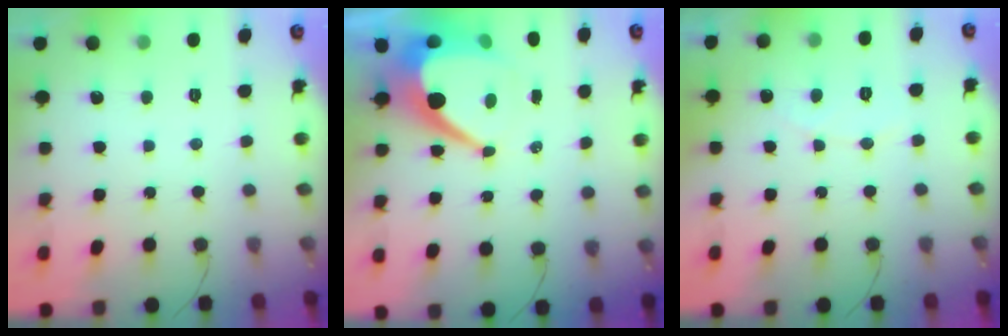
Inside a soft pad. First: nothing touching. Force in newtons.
{"total": 13.4, "press": 13.4, "slide": 1.2}
{"total": 3.9, "press": 3.9, "slide": 0.2}